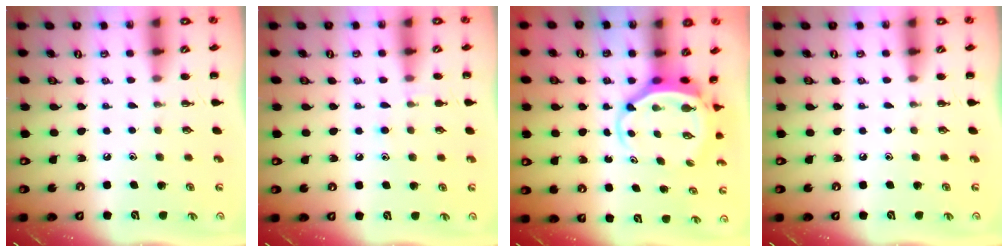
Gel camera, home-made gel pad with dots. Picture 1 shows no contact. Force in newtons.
{"total": 7.0, "press": 6.6, "slide": 2.4}
{"total": 5.1, "press": 4.9, "slide": 1.2}
{"total": 0.0}